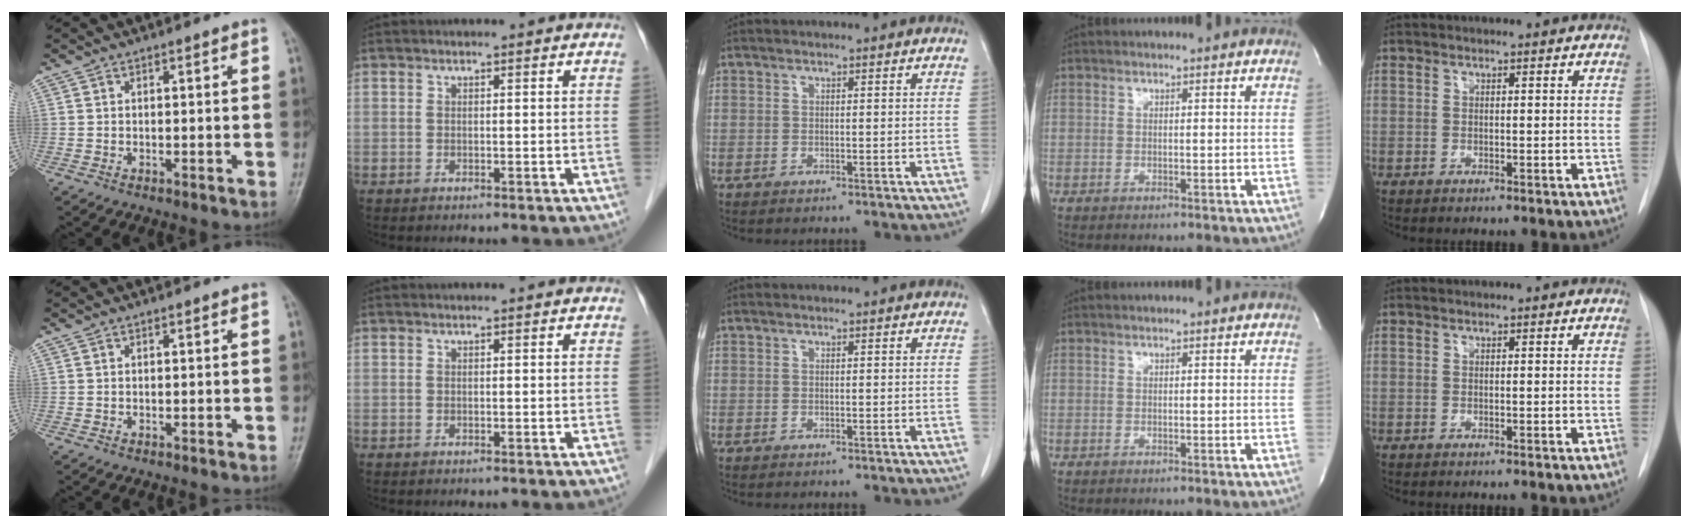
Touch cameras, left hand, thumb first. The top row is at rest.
{}